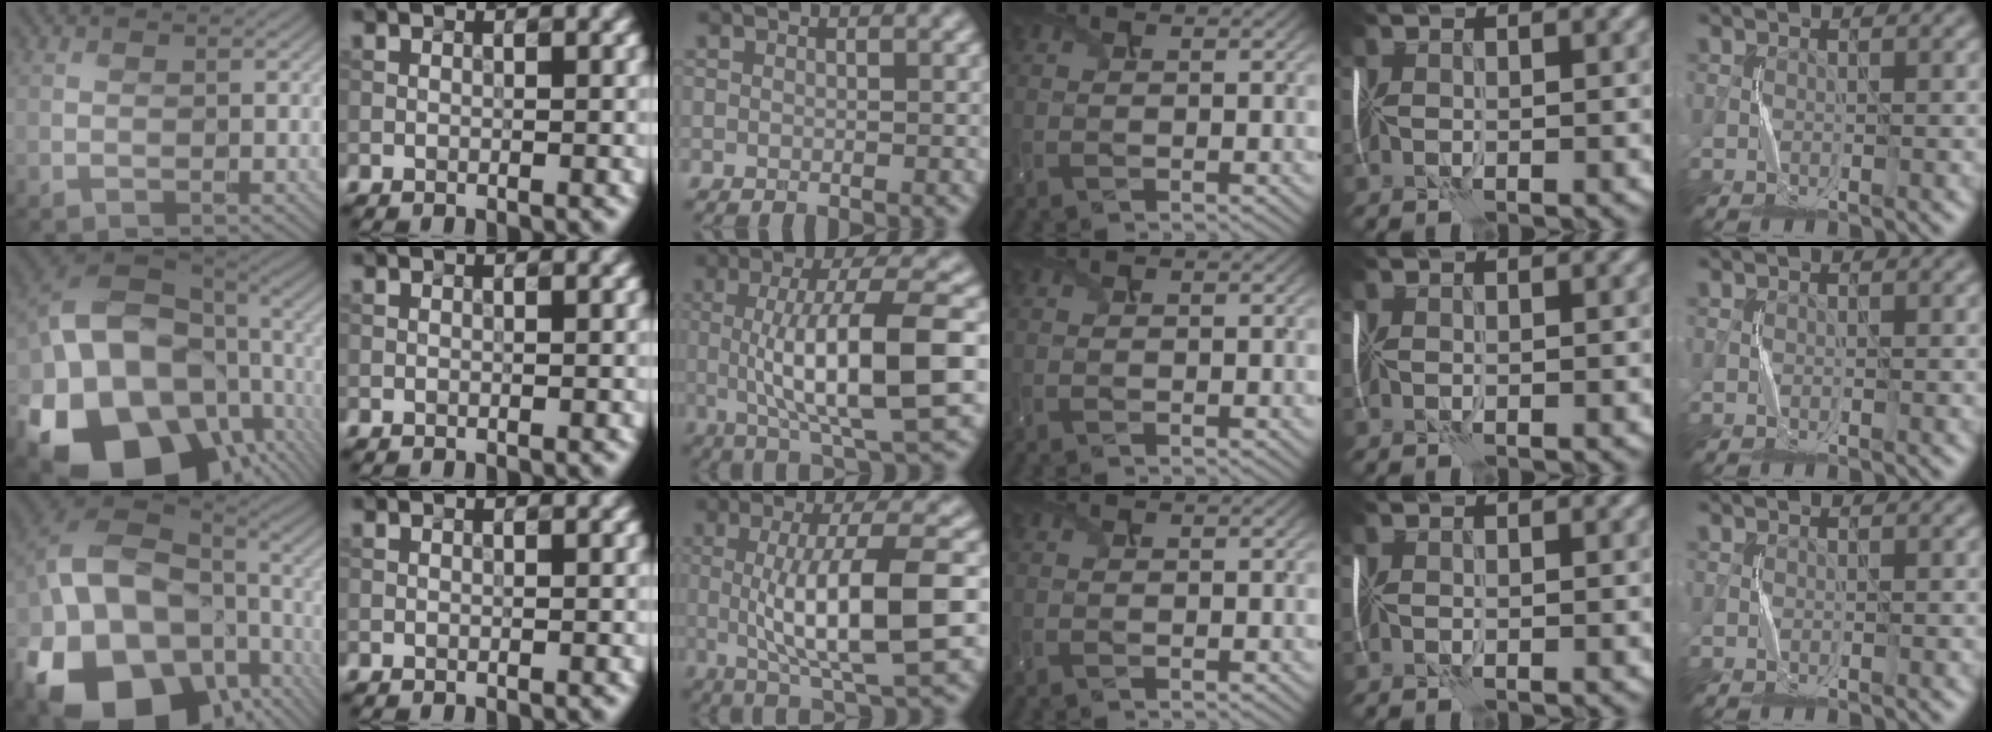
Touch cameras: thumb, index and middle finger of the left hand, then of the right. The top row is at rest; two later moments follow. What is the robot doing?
{"motion": "shake", "object": "handbell"}